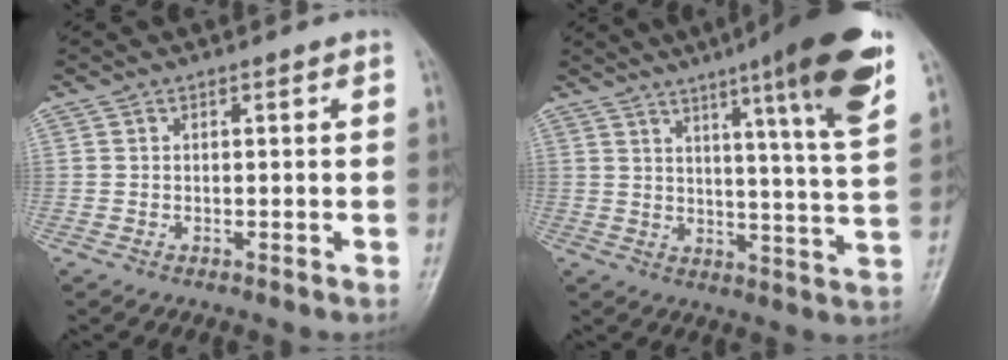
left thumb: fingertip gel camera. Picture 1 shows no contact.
{"total": 18.1, "force": [10.2, 1.3, 14.9], "torque": [-0.195, -0.047, 0.133]}